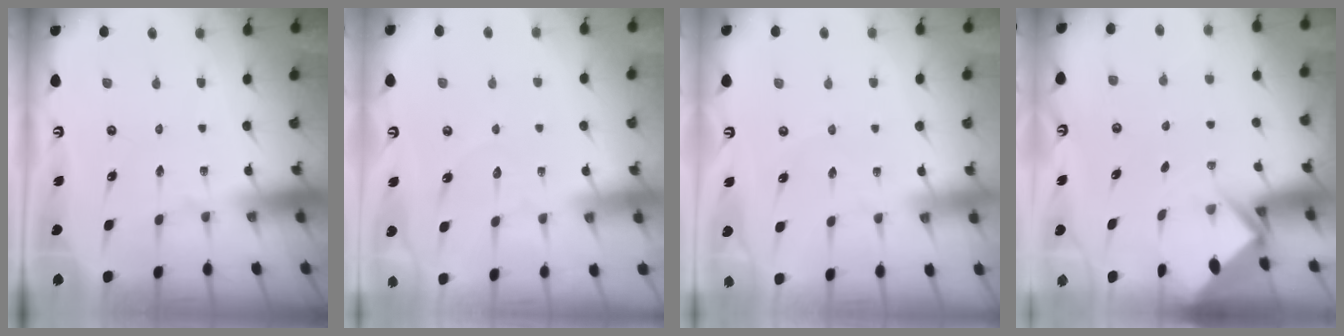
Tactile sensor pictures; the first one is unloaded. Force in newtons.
{"total": 3.4, "press": 3.4, "slide": 0.3}
{"total": 1.2, "press": 1.2, "slide": 0.2}
{"total": 3.0, "press": 2.9, "slide": 0.4}